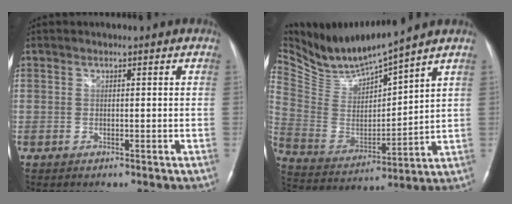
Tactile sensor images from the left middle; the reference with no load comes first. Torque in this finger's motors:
{"motor_torque": [-0.39, -0.48, -0.22, -0.03]}